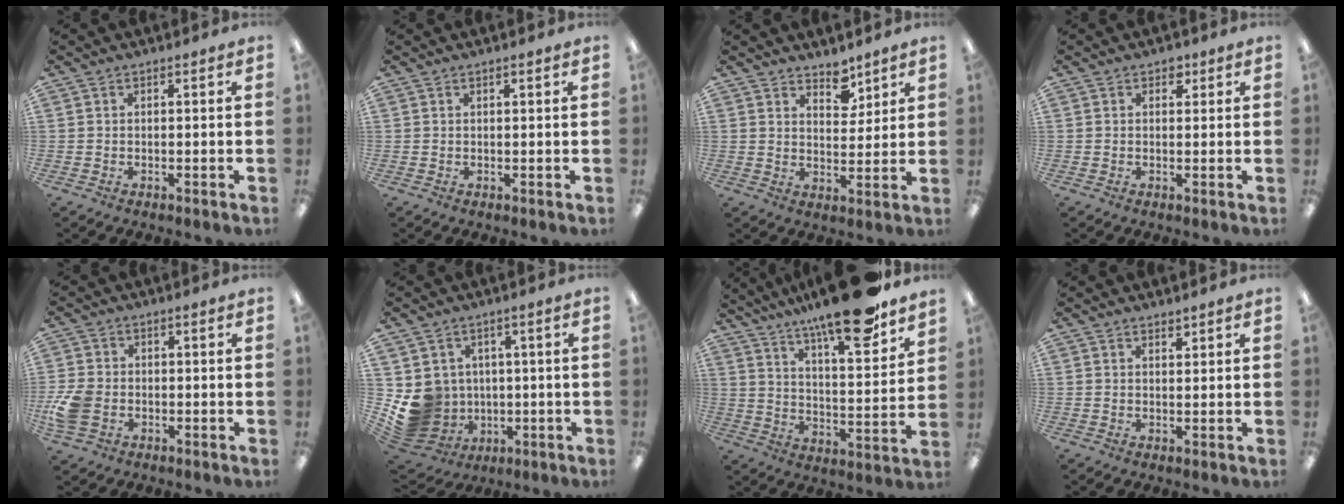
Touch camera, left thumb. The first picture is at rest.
{"total": 0.6, "force": [0.5, 0.0, 0.4], "torque": [-0.008, 0.001, 0.008]}
{"total": 5.8, "force": [5.0, 2.7, 1.5], "torque": [-0.004, -0.036, 0.086]}
{"total": 2.1, "force": [1.1, 1.5, 0.9], "torque": [-0.002, -0.002, 0.016]}
{"total": 7.2, "force": [-1.9, 5.4, 4.4], "torque": [-0.095, 0.012, -0.031]}
{"total": 9.5, "force": [-0.3, 9.2, 2.2], "torque": [-0.071, -0.003, 0.008]}
{"total": 19.4, "force": [15.6, 4.4, 10.6], "torque": [-0.175, -0.103, 0.259]}
{"total": 1.4, "force": [1.3, 0.4, 0.2], "torque": [0.003, -0.005, 0.023]}